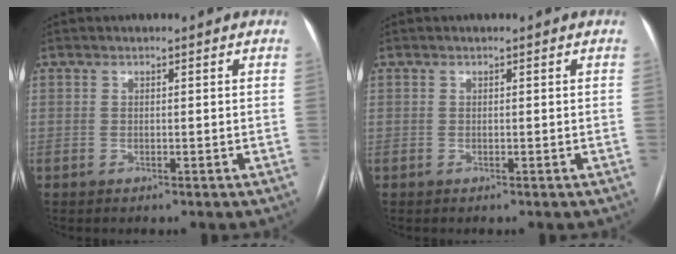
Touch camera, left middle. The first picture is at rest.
{"total": 0.0}